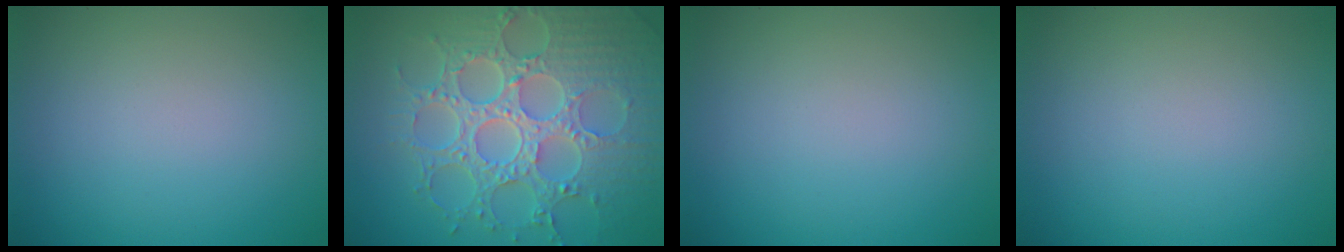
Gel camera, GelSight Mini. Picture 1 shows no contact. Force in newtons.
{"total": 8.8, "press": 6.6, "slide": 5.7}
{"total": 0.0}
{"total": 0.0}